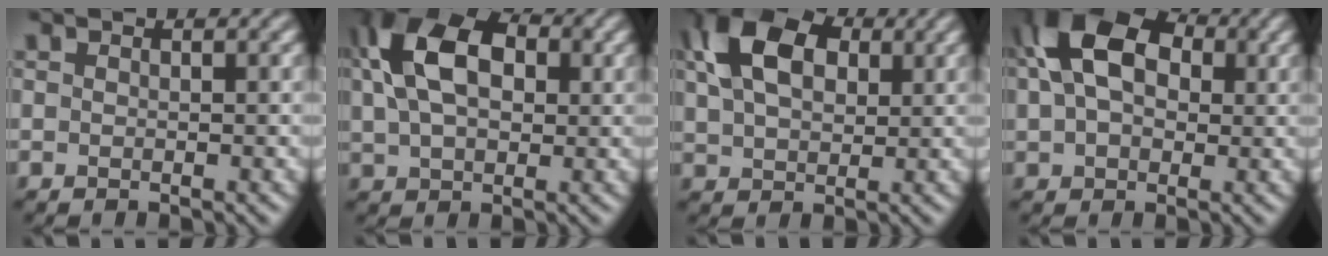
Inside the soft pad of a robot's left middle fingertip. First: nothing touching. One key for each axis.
{"total": 10.7, "fx": 3.2, "fy": 6.7, "fz": 7.7, "tx": -0.167, "ty": 0.032, "tz": 0.051}
{"total": 9.3, "fx": 3.6, "fy": 5.7, "fz": 6.3, "tx": -0.137, "ty": 0.025, "tz": 0.059}
{"total": 12.5, "fx": 3.8, "fy": 8.5, "fz": 8.3, "tx": -0.152, "ty": 0.047, "tz": 0.047}